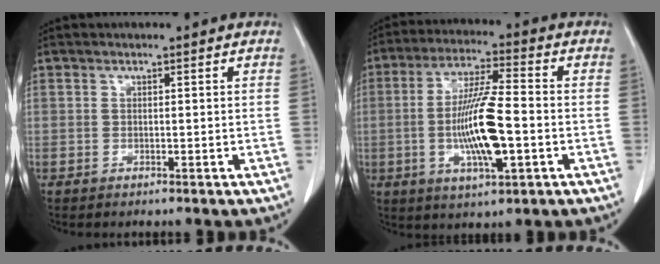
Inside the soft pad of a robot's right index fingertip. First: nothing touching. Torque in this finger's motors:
{"motor_torque": [1.50, -0.29, 0.31, 0.11]}